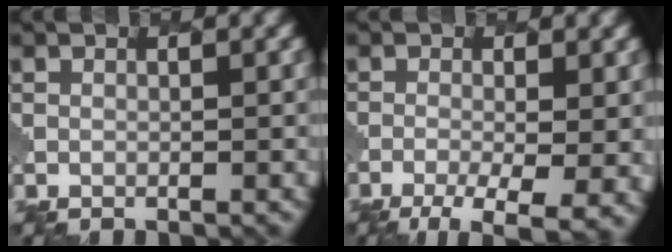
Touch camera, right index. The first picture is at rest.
{"total": 6.7, "force": [-3.1, 2.3, 5.5], "torque": [-0.095, -0.016, -0.040]}